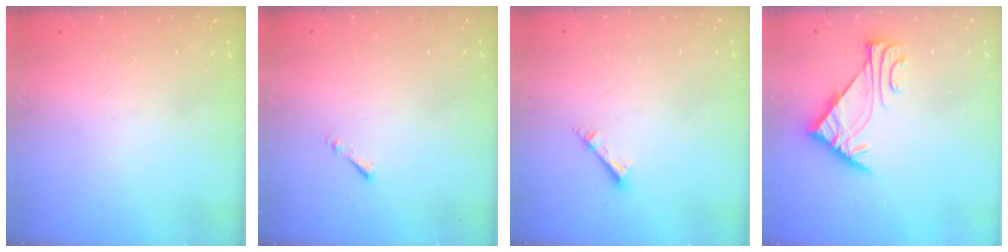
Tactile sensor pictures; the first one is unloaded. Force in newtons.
{"total": 0.8, "press": 0.7, "slide": 0.3}
{"total": 2.5, "press": 2.5, "slide": 0.1}
{"total": 5.7, "press": 5.6, "slide": 0.9}